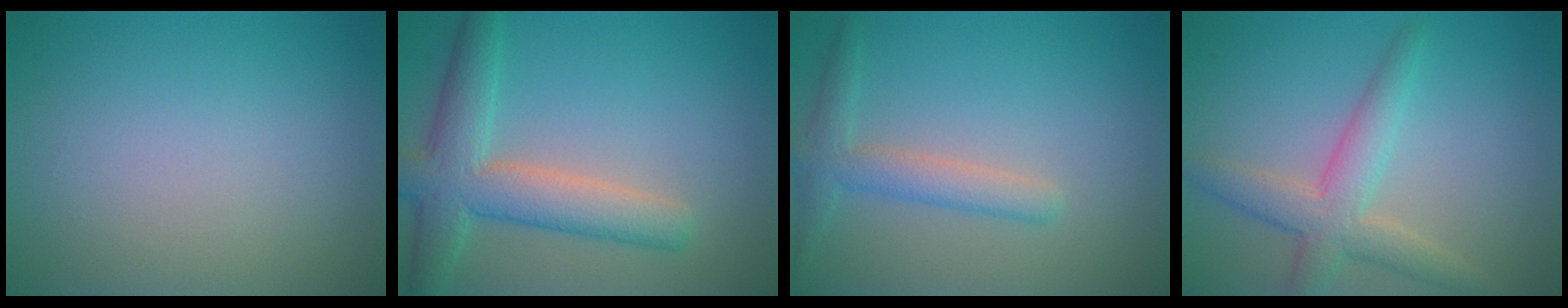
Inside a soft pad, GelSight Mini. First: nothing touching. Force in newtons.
{"total": 6.2, "press": 6.2, "slide": 0.3}
{"total": 2.8, "press": 2.8, "slide": 0.1}
{"total": 4.2, "press": 4.2, "slide": 0.3}